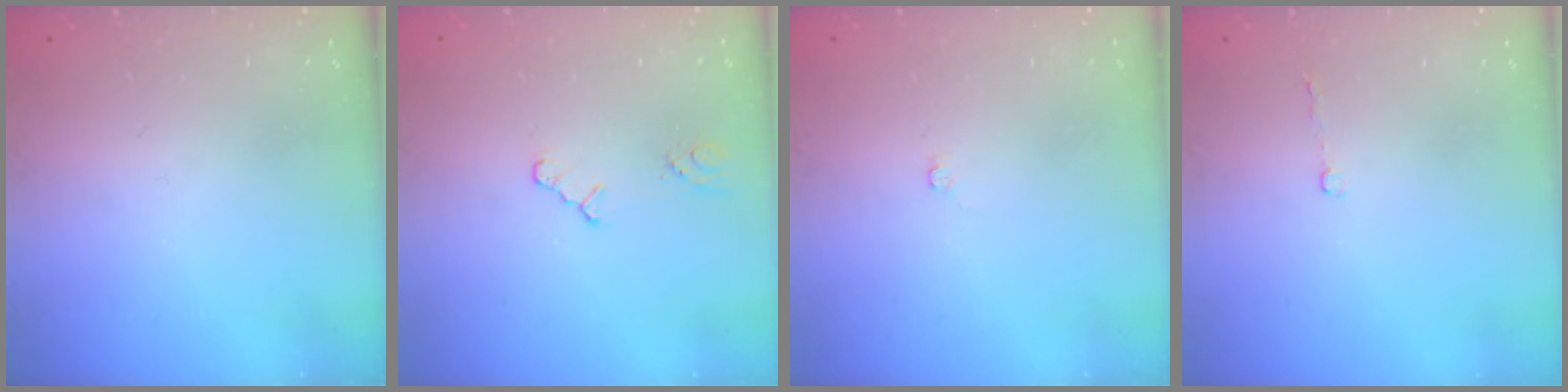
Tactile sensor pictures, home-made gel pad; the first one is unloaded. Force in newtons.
{"total": 2.0, "press": 2.0, "slide": 0.4}
{"total": 2.6, "press": 2.6, "slide": 0.3}
{"total": 2.6, "press": 2.5, "slide": 0.5}